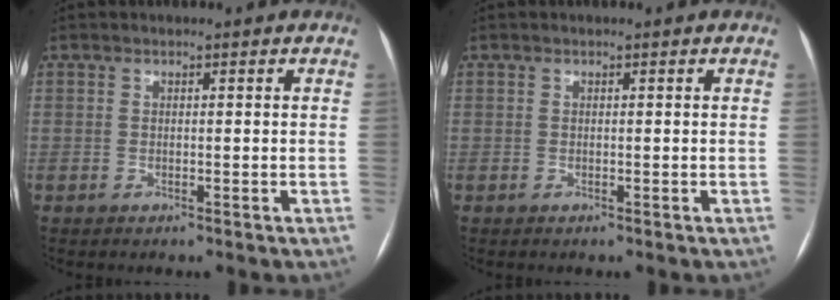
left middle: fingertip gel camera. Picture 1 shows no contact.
{"total": 0.0}